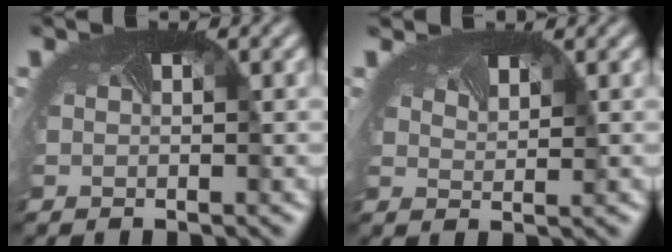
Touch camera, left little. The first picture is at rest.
{"total": 1.4, "force": [1.4, 0.1, -0.2], "torque": [-0.004, -0.008, 0.019]}